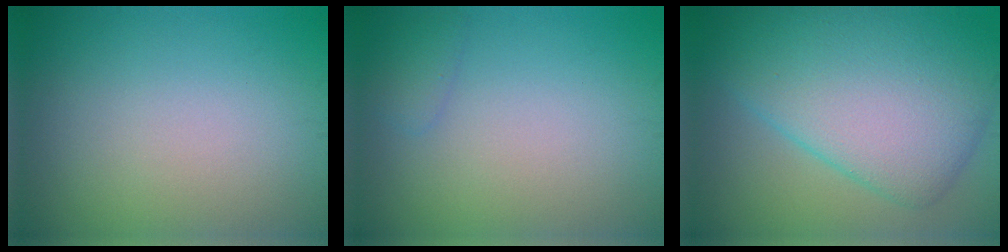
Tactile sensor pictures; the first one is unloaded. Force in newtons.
{"total": 1.0, "press": 1.0, "slide": 0.1}
{"total": 11.6, "press": 11.6, "slide": 0.2}